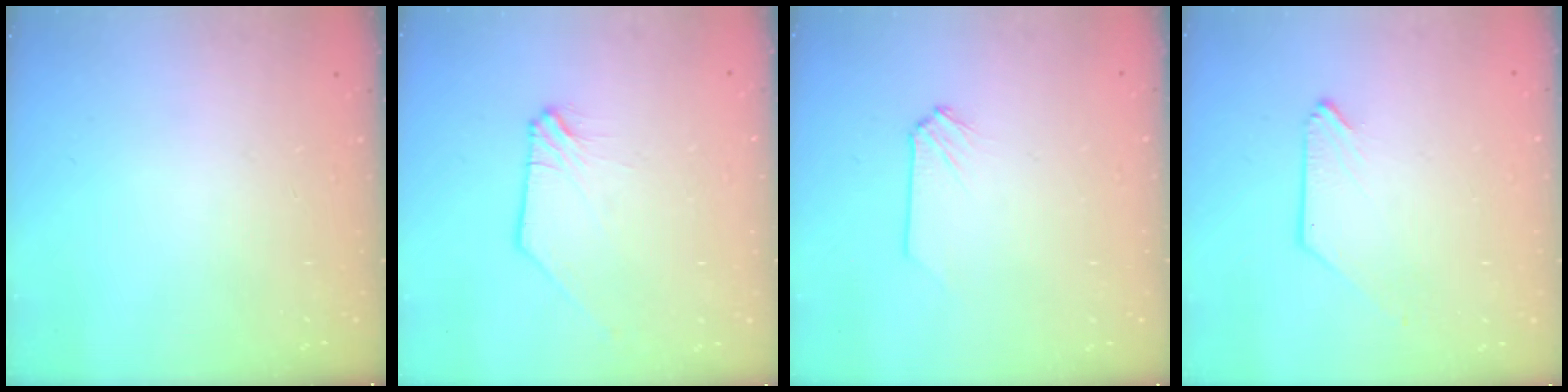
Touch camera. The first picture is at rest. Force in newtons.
{"total": 0.9, "press": 0.8, "slide": 0.2}
{"total": 0.0}
{"total": 0.0}